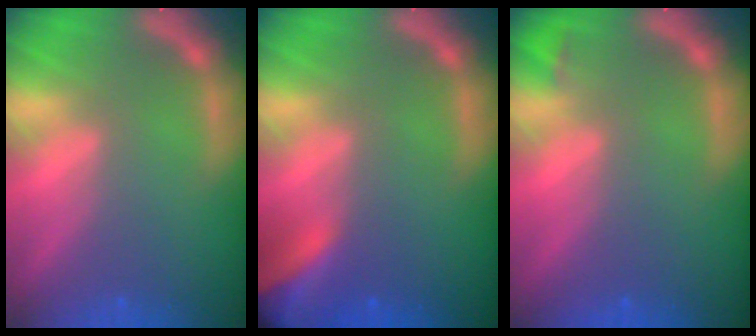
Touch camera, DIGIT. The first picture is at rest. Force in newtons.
{"total": 9.4}
{"total": 0.9}